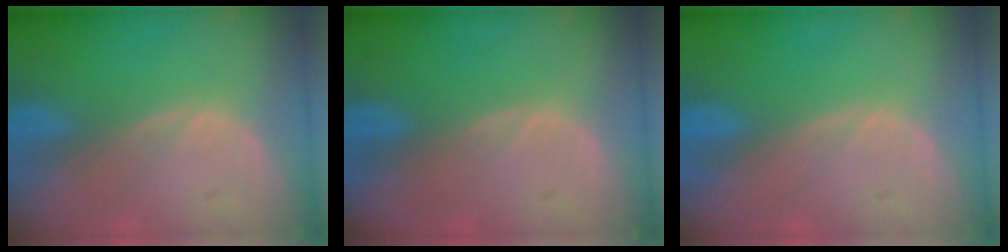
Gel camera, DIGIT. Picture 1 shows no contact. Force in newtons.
{"total": 0.0}
{"total": 0.0}